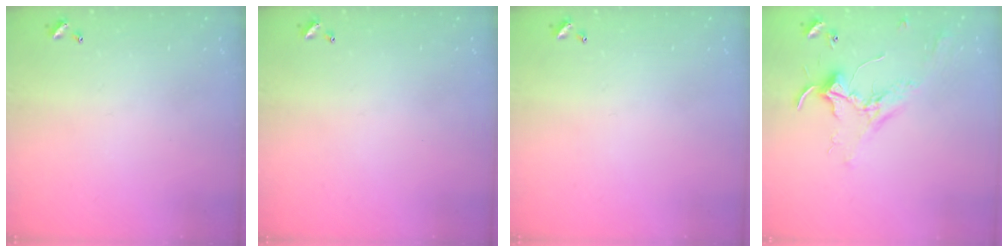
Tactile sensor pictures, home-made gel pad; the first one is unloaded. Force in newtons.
{"total": 0.0}
{"total": 0.0}
{"total": 2.3, "press": 2.3, "slide": 0.5}